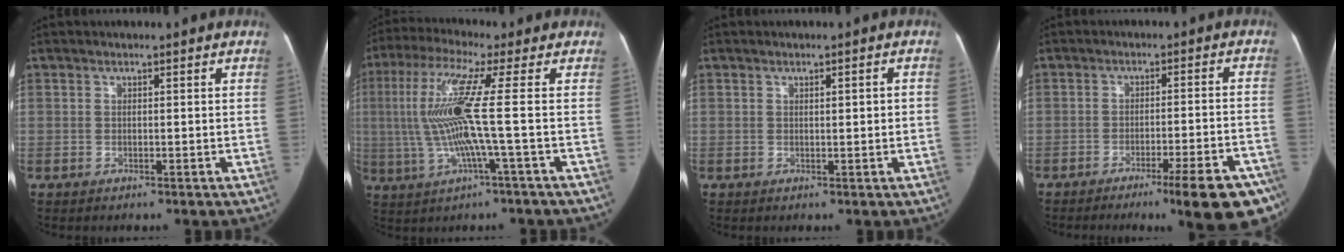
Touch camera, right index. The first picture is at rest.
{"total": 11.7, "force": [0.0, -1.3, 11.7], "torque": [-0.244, 0.004, -0.004]}
{"total": 1.6, "force": [0.2, 0.3, 1.6], "torque": [-0.024, 0.004, 0.003]}
{"total": 13.1, "force": [-9.0, 1.2, 9.4], "torque": [-0.070, 0.017, -0.124]}